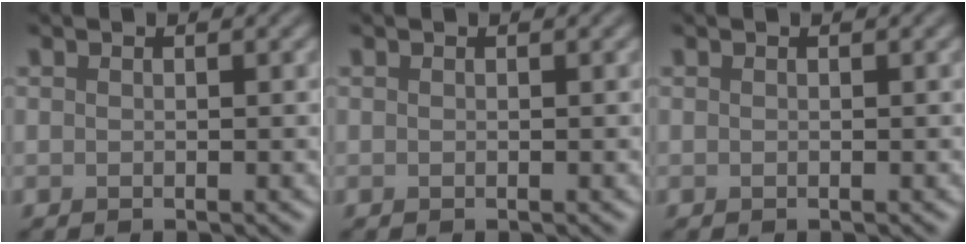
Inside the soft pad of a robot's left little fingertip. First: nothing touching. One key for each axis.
{"total": 0.0}
{"total": 0.0}